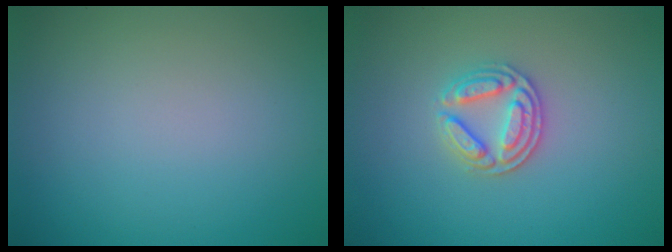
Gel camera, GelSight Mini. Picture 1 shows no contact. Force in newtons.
{"total": 3.1, "press": 2.9, "slide": 1.2}